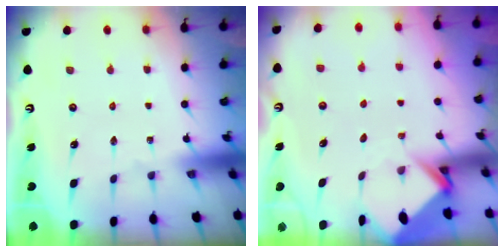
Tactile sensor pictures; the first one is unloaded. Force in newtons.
{"total": 4.0, "press": 4.0, "slide": 0.1}